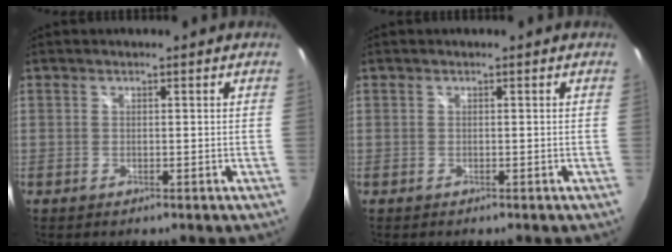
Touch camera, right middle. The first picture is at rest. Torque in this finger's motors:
{"motor_torque": [-0.39, -0.04, 0.02, 0.01]}